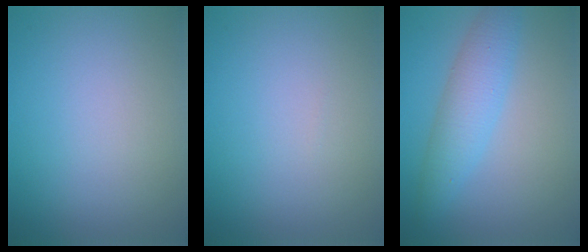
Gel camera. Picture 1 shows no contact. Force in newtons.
{"total": 0.0}
{"total": 3.9, "press": 3.9, "slide": 0.1}